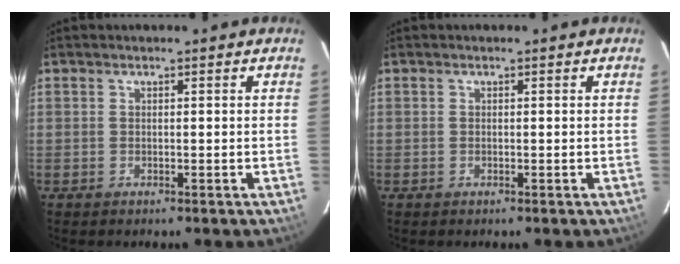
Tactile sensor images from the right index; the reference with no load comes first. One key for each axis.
{"total": 0.0}